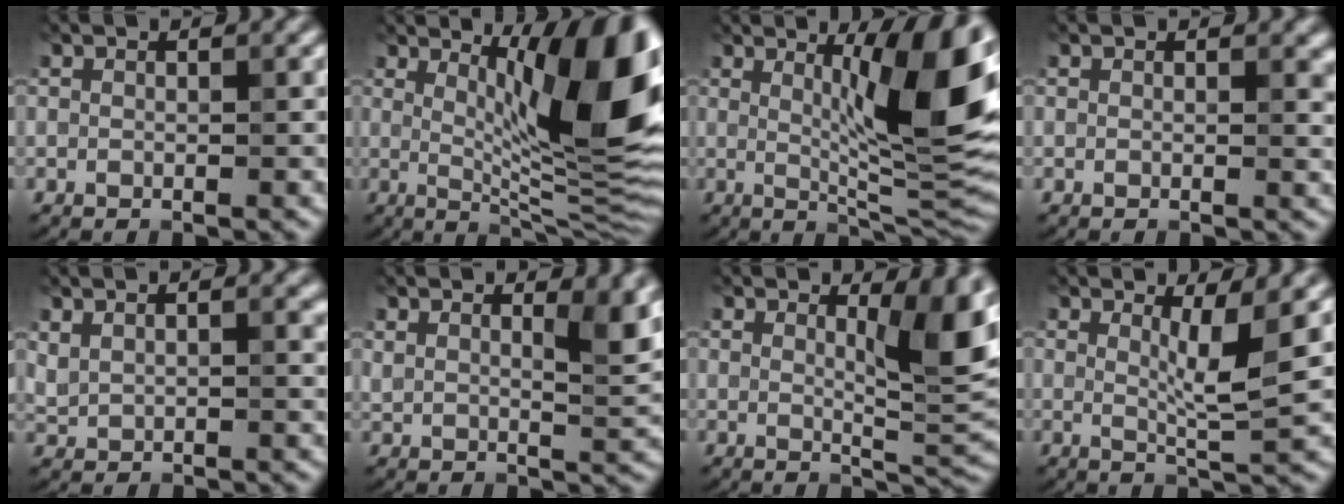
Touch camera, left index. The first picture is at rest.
{"total": 13.2, "force": [3.7, 3.3, 12.2], "torque": [-0.150, -0.007, 0.063]}
{"total": 11.4, "force": [2.8, 2.4, 10.8], "torque": [-0.139, -0.006, 0.047]}
{"total": 1.1, "force": [0.3, 0.6, 0.9], "torque": [-0.005, -0.004, 0.005]}
{"total": 2.5, "force": [1.8, 1.1, 1.4], "torque": [-0.033, 0.002, 0.043]}
{"total": 5.1, "force": [2.6, 1.7, 4.1], "torque": [-0.051, -0.001, 0.041]}
{"total": 6.9, "force": [2.4, 2.0, 6.1], "torque": [-0.077, -0.010, 0.041]}
{"total": 3.7, "force": [1.3, 0.6, 3.4], "torque": [-0.054, -0.012, 0.023]}